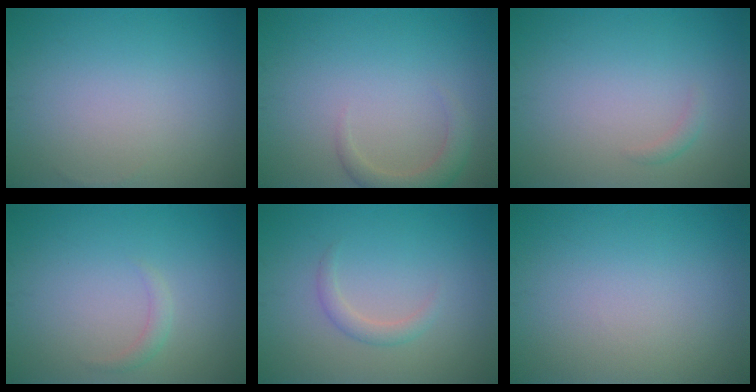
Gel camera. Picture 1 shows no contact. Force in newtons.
{"total": 2.3, "press": 2.3, "slide": 0.2}
{"total": 0.8, "press": 0.8, "slide": 0.0}
{"total": 1.0, "press": 1.0, "slide": 0.0}
{"total": 1.4, "press": 1.4, "slide": 0.1}
{"total": 0.0}